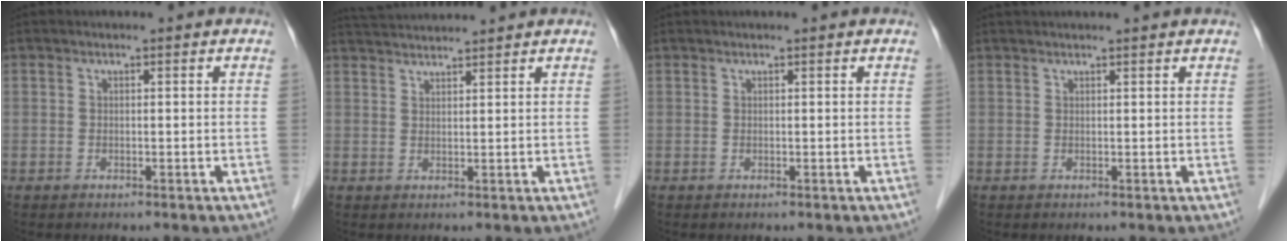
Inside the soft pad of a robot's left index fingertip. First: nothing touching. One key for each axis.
{"total": 6.2, "fx": 5.9, "fy": -0.8, "fz": 1.5, "tx": -0.032, "ty": 0.028, "tz": 0.099}
{"total": 0.9, "fx": 0.8, "fy": -0.1, "fz": 0.3, "tx": -0.006, "ty": 0.011, "tz": 0.016}
{"total": 4.9, "fx": 4.5, "fy": -0.3, "fz": 1.8, "tx": -0.019, "ty": 0.032, "tz": 0.056}